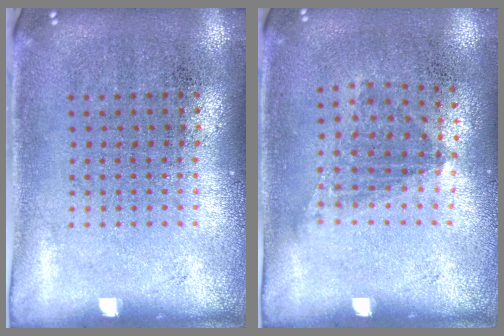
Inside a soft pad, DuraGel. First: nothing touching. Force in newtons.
{"total": 1.1, "press": 0.8, "slide": 0.7}